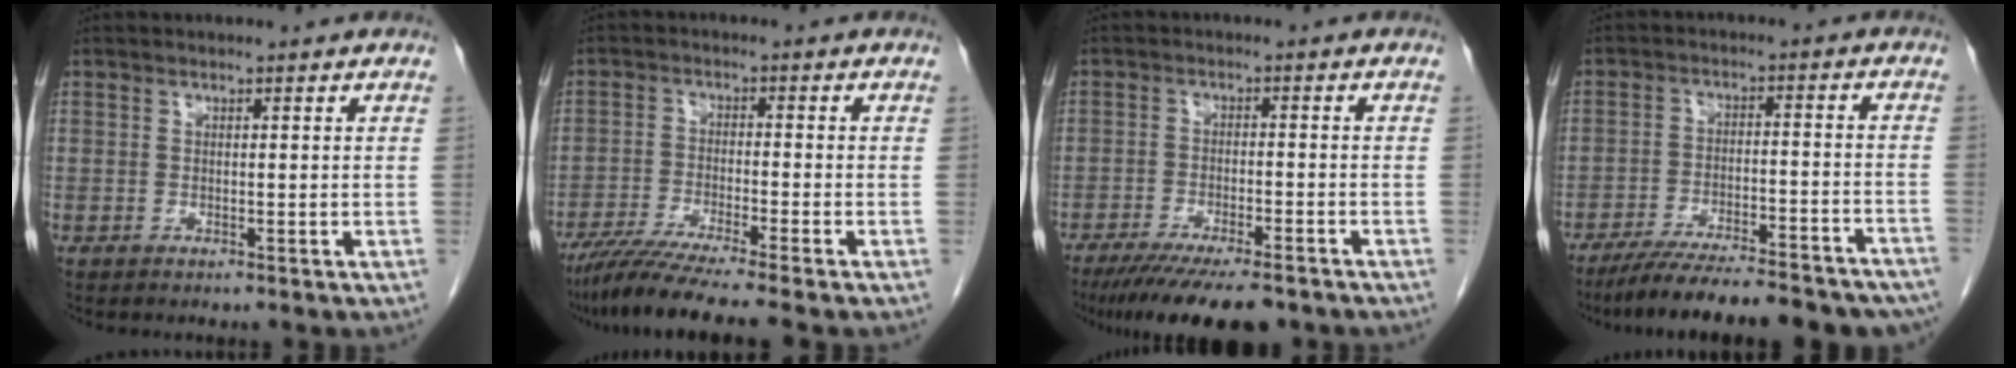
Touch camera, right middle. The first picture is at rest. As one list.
[{"total": 9.3, "force": [-7.6, -1.3, 5.1], "torque": [-0.077, -0.032, -0.126]}, {"total": 12.9, "force": [-10.3, 2.3, 7.4], "torque": [-0.118, -0.024, -0.158]}, {"total": 22.7, "force": [-19.8, 3.6, 10.4], "torque": [-0.120, -0.008, -0.271]}]